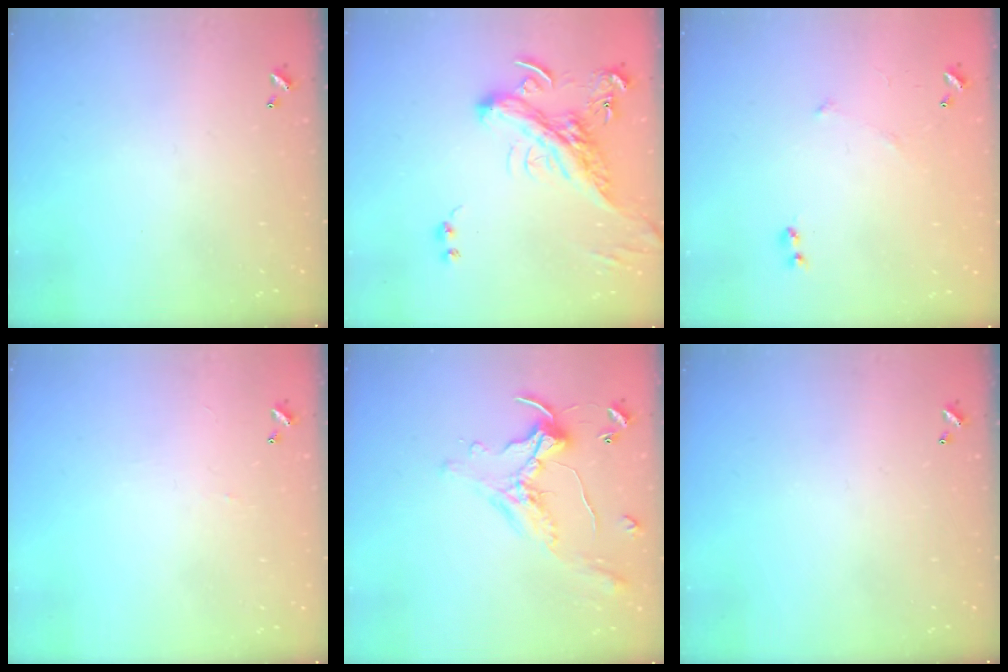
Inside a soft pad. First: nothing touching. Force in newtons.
{"total": 4.8, "press": 4.4, "slide": 1.9}
{"total": 5.7, "press": 5.7, "slide": 0.8}
{"total": 0.5, "press": 0.3, "slide": 0.4}
{"total": 0.0}
{"total": 0.0}